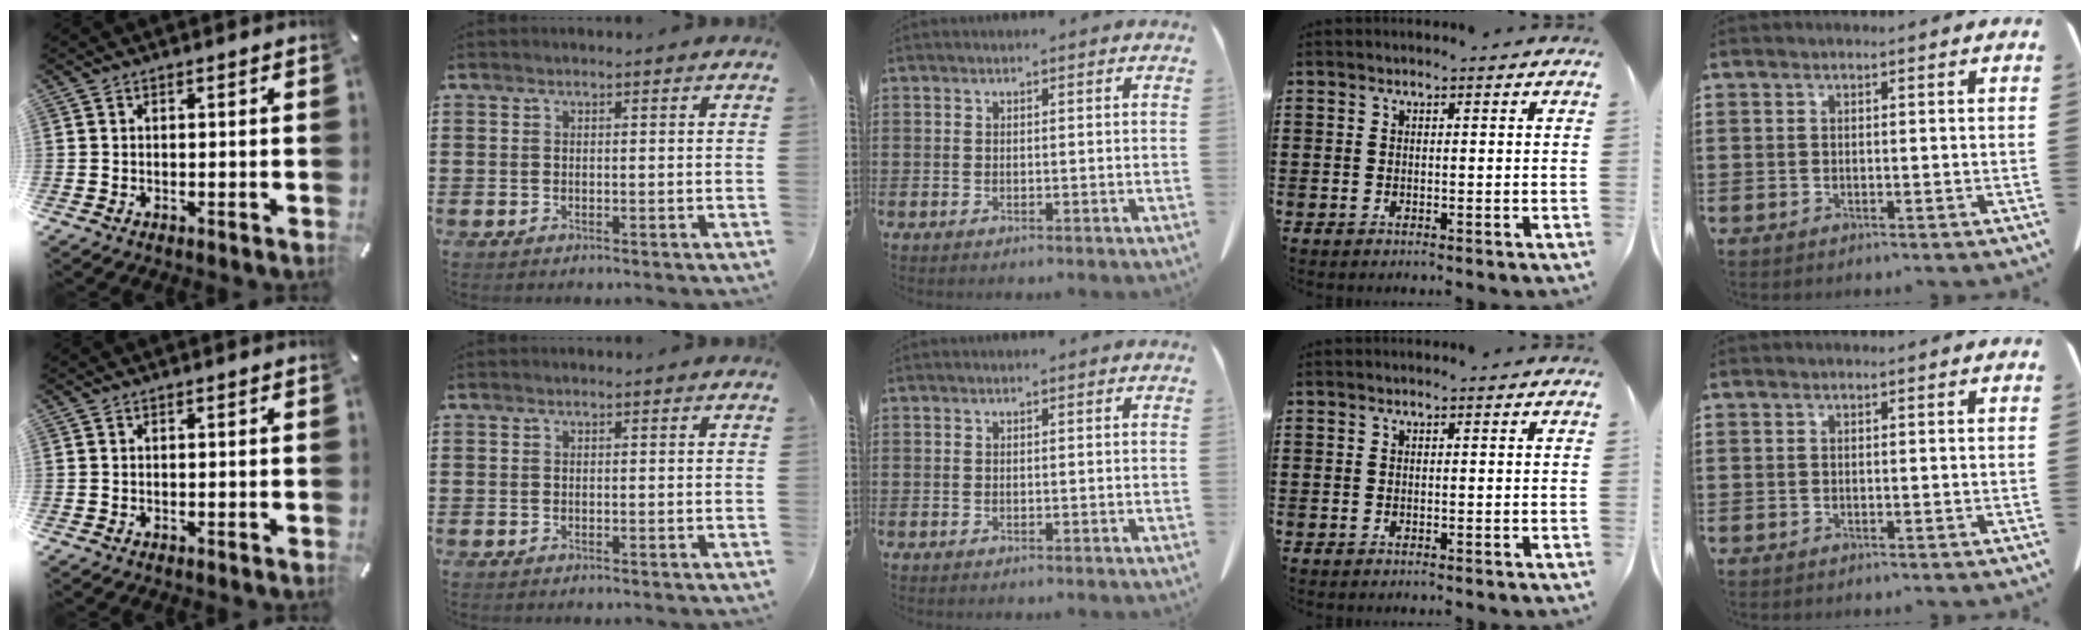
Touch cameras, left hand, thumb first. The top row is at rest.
{}